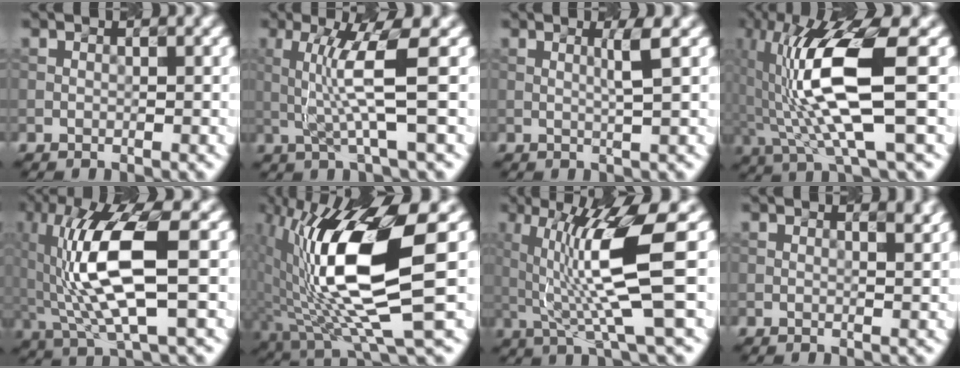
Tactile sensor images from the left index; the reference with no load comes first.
{"total": 5.0, "force": [0.4, 0.2, 5.0], "torque": [-0.112, -0.002, 0.015]}
{"total": 1.9, "force": [0.6, 0.2, 1.8], "torque": [-0.034, 0.002, 0.005]}
{"total": 9.9, "force": [0.2, 2.4, 9.6], "torque": [-0.189, -0.002, 0.011]}
{"total": 9.5, "force": [0.4, 2.7, 9.1], "torque": [-0.184, -0.002, 0.012]}
{"total": 13.2, "force": [0.8, 3.3, 12.7], "torque": [-0.239, -0.003, 0.019]}
{"total": 9.2, "force": [0.8, 1.5, 9.1], "torque": [-0.147, -0.010, 0.022]}
{"total": 1.2, "force": [0.9, 0.2, 0.8], "torque": [-0.010, -0.002, 0.013]}